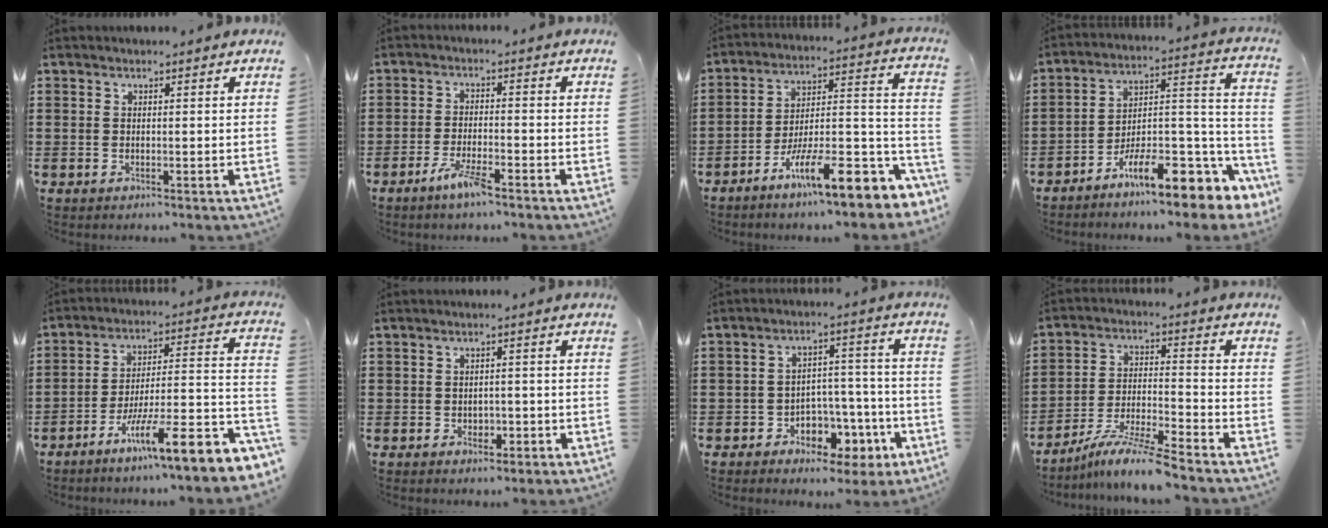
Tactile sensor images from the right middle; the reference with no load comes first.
{"total": 4.5, "force": [-3.1, 0.5, 3.2], "torque": [-0.072, -0.005, -0.059]}
{"total": 12.3, "force": [-8.0, 2.3, 9.0], "torque": [-0.132, 0.003, -0.142]}
{"total": 10.3, "force": [-7.2, 3.5, 6.5], "torque": [-0.095, 0.004, -0.134]}
{"total": 9.9, "force": [-6.3, -0.2, 7.6], "torque": [-0.107, -0.020, -0.127]}
{"total": 1.7, "force": [-1.0, 1.1, 0.8], "torque": [-0.020, 0.003, -0.022]}
{"total": 5.8, "force": [-3.4, 4.0, 2.4], "torque": [-0.038, 0.021, -0.062]}
{"total": 8.3, "force": [-7.3, -0.3, 3.8], "torque": [-0.074, -0.004, -0.141]}